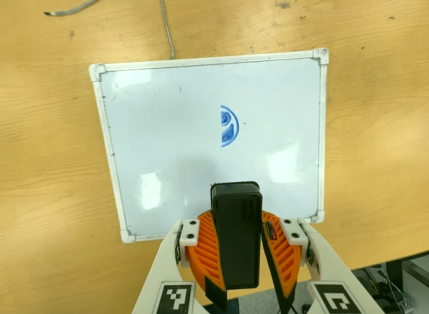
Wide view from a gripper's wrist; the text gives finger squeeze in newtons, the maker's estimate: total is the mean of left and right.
{"total": 10.7, "left": 10.1, "right": 11.2}